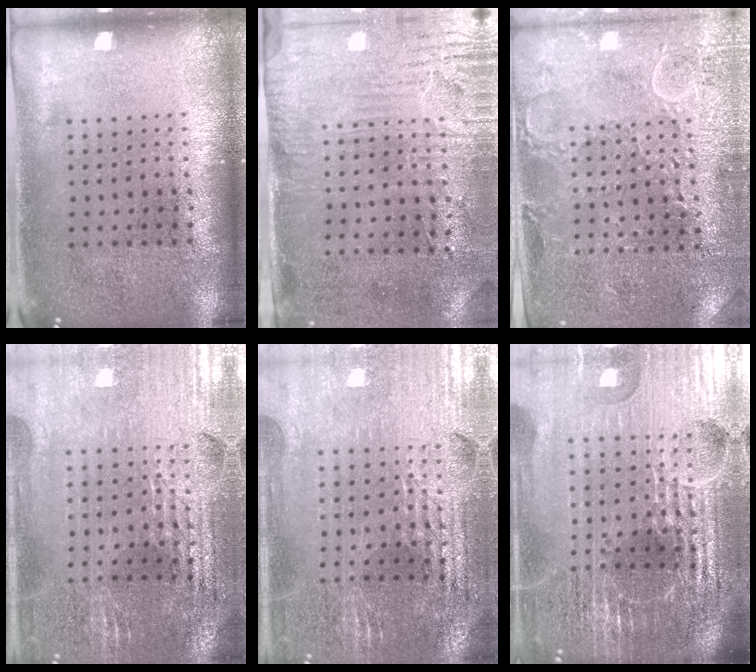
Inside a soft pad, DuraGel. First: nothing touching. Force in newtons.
{"total": 3.1, "press": 2.6, "slide": 1.8}
{"total": 2.9, "press": 2.8, "slide": 0.4}
{"total": 2.9, "press": 2.8, "slide": 0.5}
{"total": 2.9, "press": 2.8, "slide": 0.4}
{"total": 6.8, "press": 5.9, "slide": 3.3}